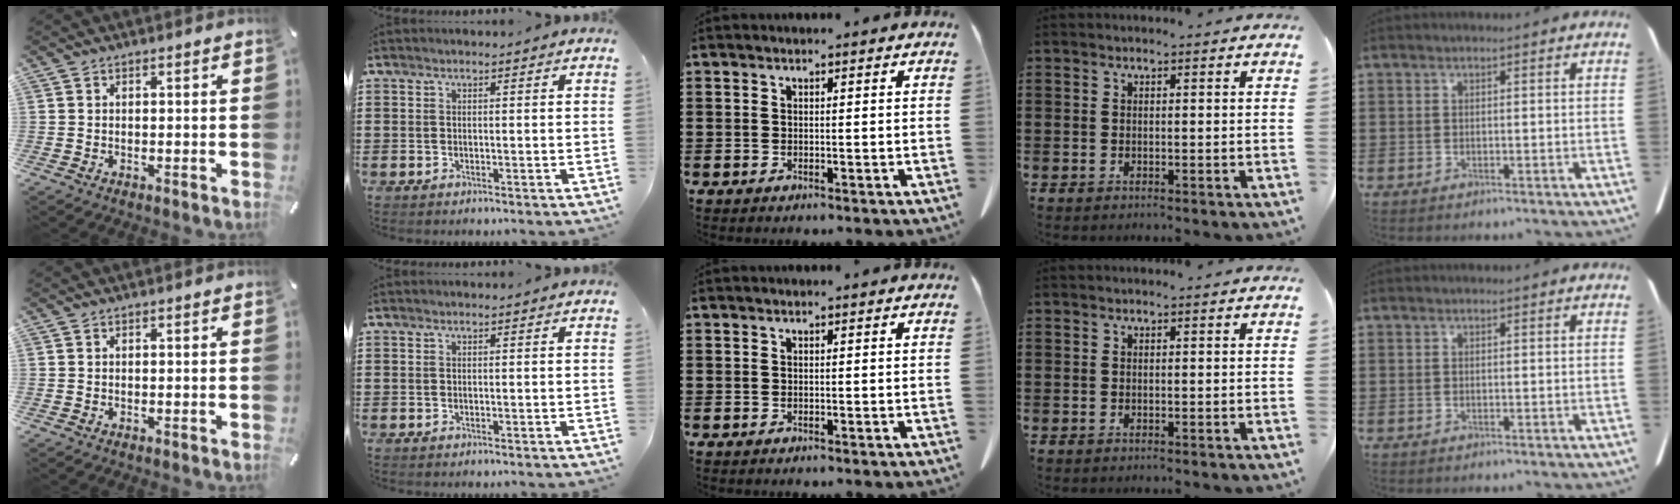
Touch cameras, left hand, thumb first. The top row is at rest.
{}